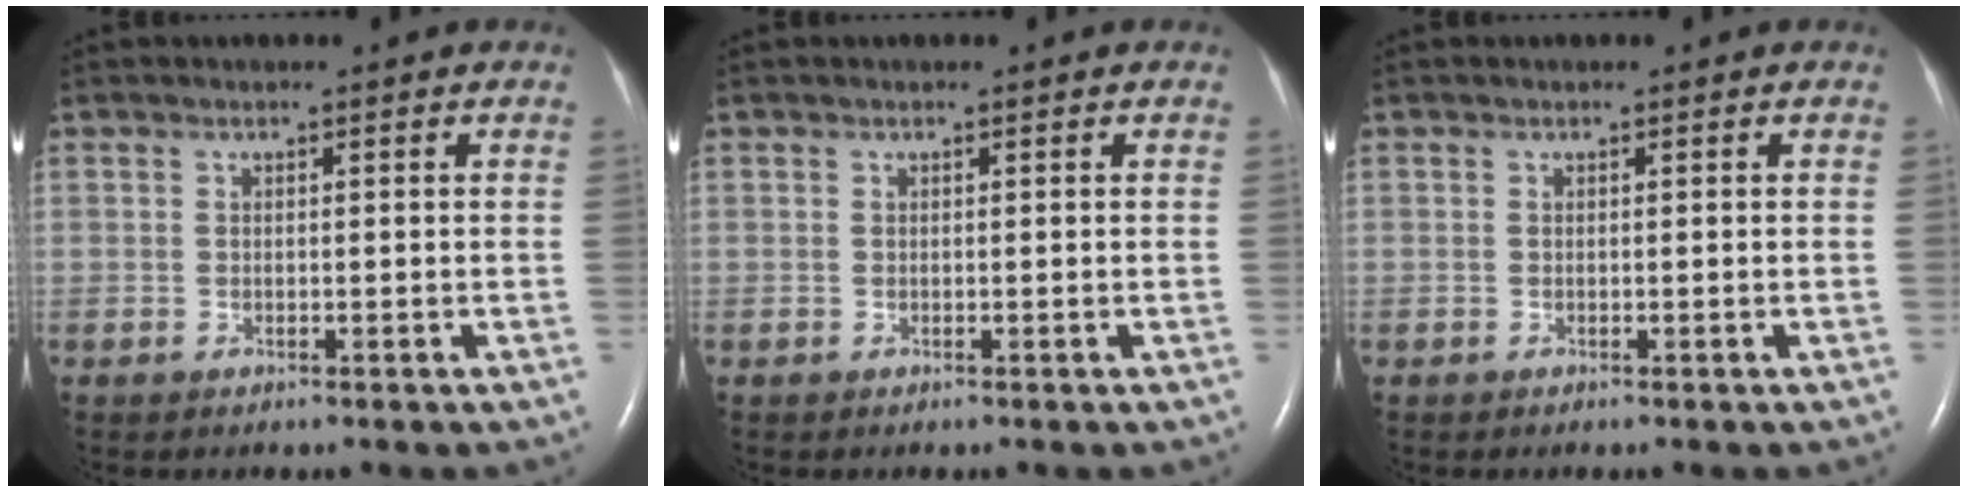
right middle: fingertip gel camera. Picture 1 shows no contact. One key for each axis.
{"total": 0.0}
{"total": 0.0}